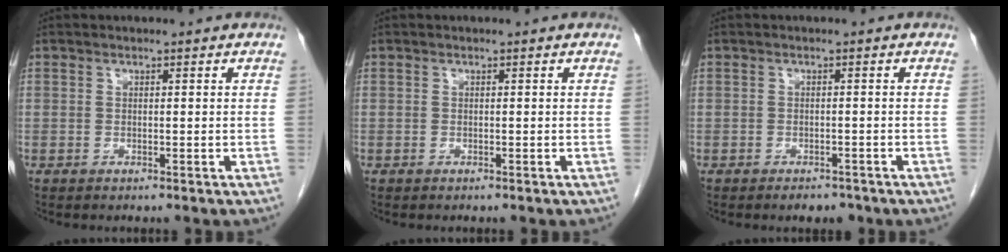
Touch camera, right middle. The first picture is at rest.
{"total": 0.0}
{"total": 2.2, "force": [-1.7, 1.0, 0.9], "torque": [-0.011, 0.001, -0.017]}